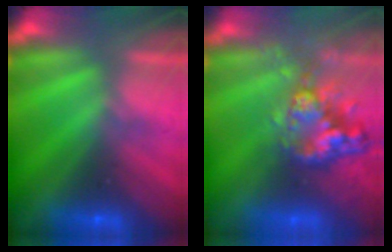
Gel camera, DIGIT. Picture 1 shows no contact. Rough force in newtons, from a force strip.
{"total": 5.6}